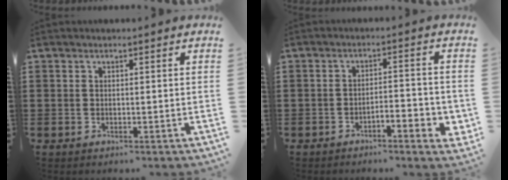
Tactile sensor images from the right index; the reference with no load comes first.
{"total": 3.4, "force": [-2.2, 0.7, 2.5], "torque": [-0.040, 0.006, -0.042]}